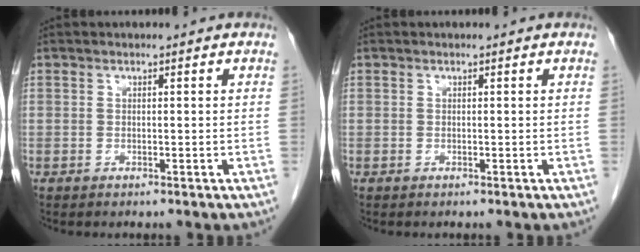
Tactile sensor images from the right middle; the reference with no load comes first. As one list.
[{"total": 0.0}]